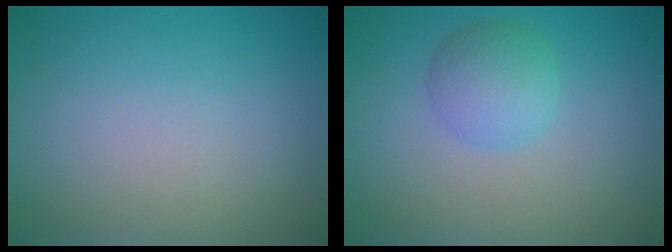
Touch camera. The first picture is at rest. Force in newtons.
{"total": 2.9, "press": 2.9, "slide": 0.2}